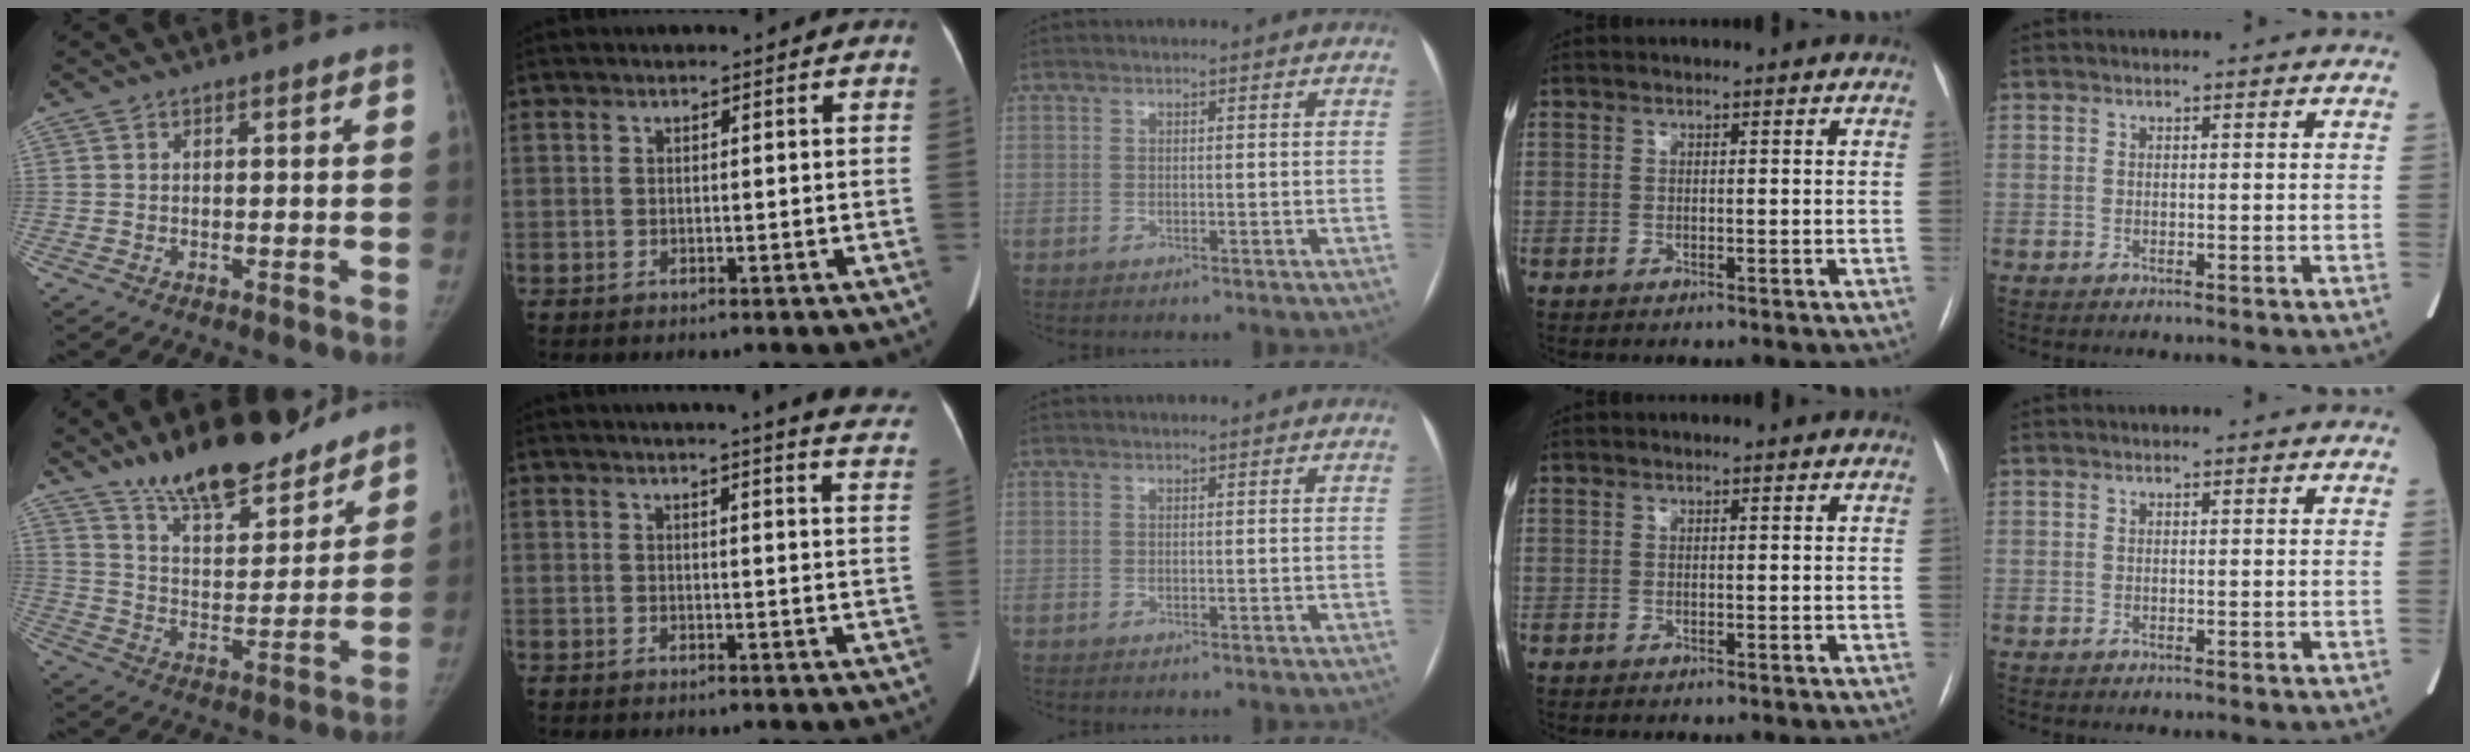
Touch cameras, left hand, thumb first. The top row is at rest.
{"thumb": {"total": 17.4, "force": [14.0, 5.7, 8.5], "torque": [-0.095, -0.086, 0.234]}, "index": {"total": 14.7, "force": [13.5, 0.1, 5.7], "torque": [-0.056, -0.064, 0.132]}}